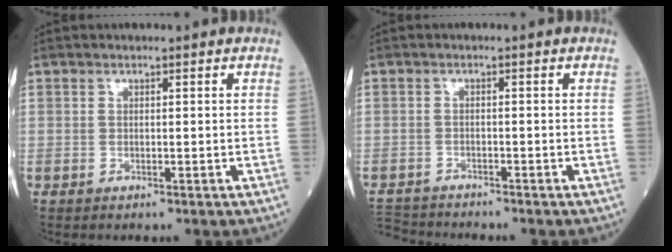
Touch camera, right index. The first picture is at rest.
{"total": 4.7, "force": [-4.6, 0.5, -0.1], "torque": [0.003, -0.012, -0.087]}